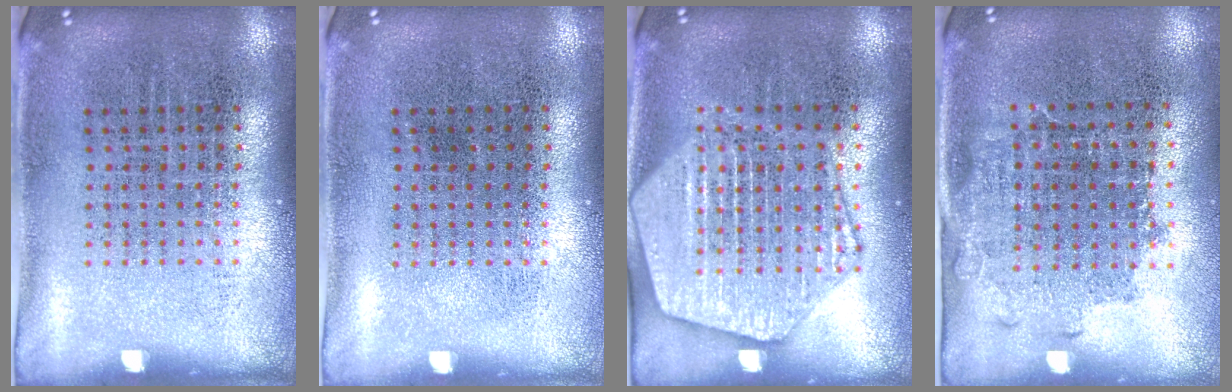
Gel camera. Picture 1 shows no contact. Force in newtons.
{"total": 0.0}
{"total": 2.9, "press": 2.8, "slide": 0.4}
{"total": 1.3, "press": 1.1, "slide": 0.8}